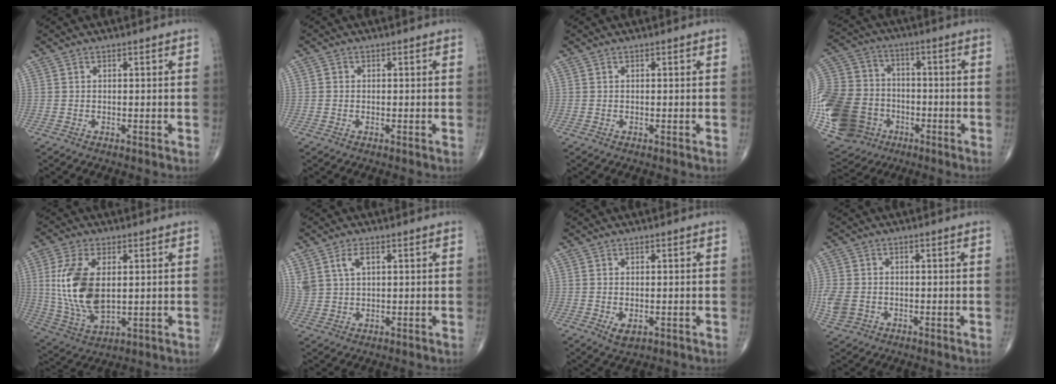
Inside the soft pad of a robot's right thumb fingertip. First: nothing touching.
{"total": 0.7, "force": [-0.1, 0.7, 0.2], "torque": [-0.001, 0.002, -0.004]}
{"total": 0.0}
{"total": 24.9, "force": [-7.2, 20.0, 12.9], "torque": [-0.305, 0.038, -0.123]}
{"total": 14.4, "force": [1.8, 7.6, 12.1], "torque": [-0.251, -0.012, 0.046]}
{"total": 5.6, "force": [2.5, 3.2, 3.9], "torque": [-0.084, -0.003, 0.055]}
{"total": 2.7, "force": [-0.6, 1.6, 2.1], "torque": [-0.032, -0.004, -0.002]}
{"total": 6.1, "force": [-1.4, 4.9, 3.4], "torque": [-0.083, 0.003, -0.021]}